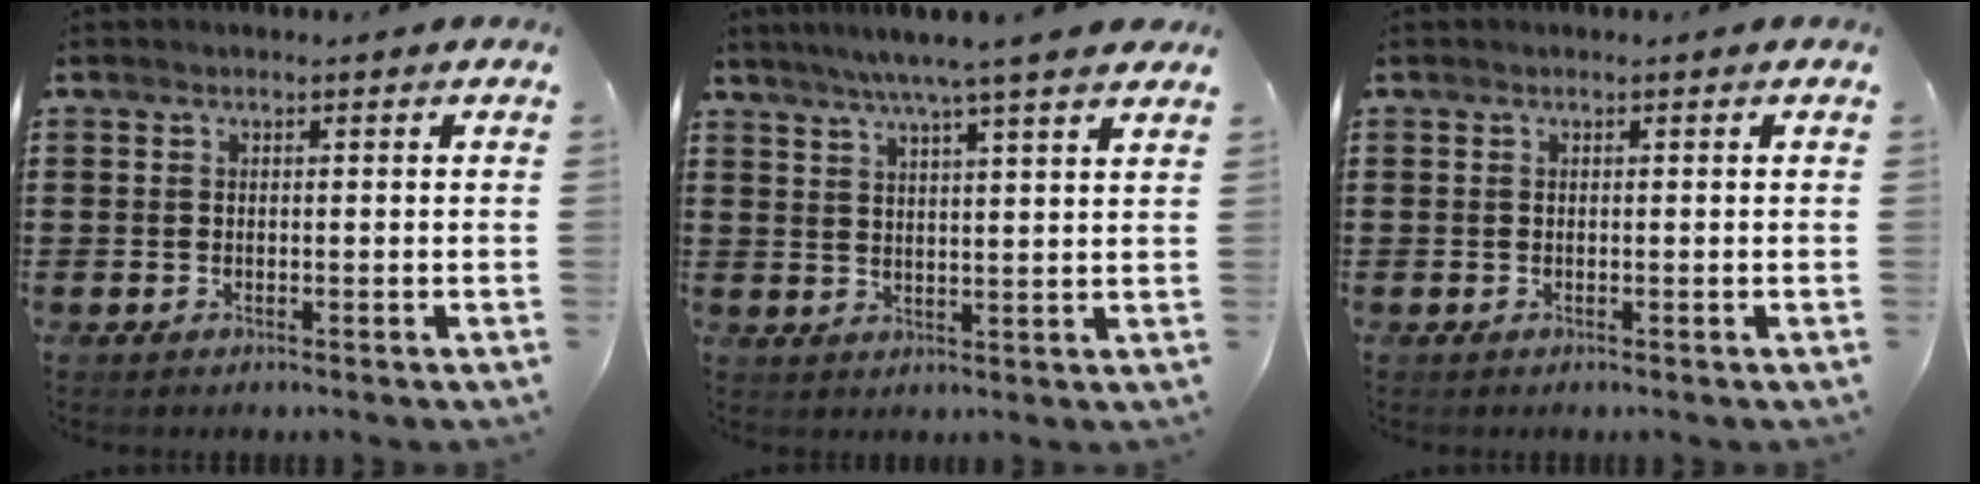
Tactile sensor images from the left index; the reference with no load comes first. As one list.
[{"total": 6.2, "force": [5.1, -0.7, 3.5], "torque": [-0.083, -0.015, 0.087]}, {"total": 0.0}]